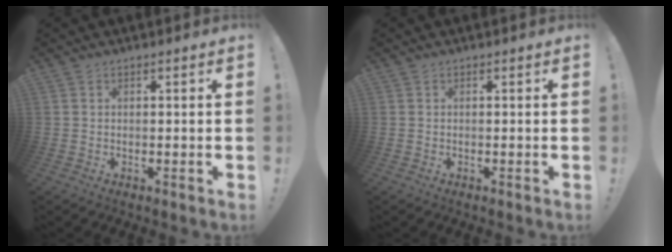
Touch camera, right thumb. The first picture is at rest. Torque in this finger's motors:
{"motor_torque": [-0.01, 0.00, -0.03, 0.02, 0.00]}